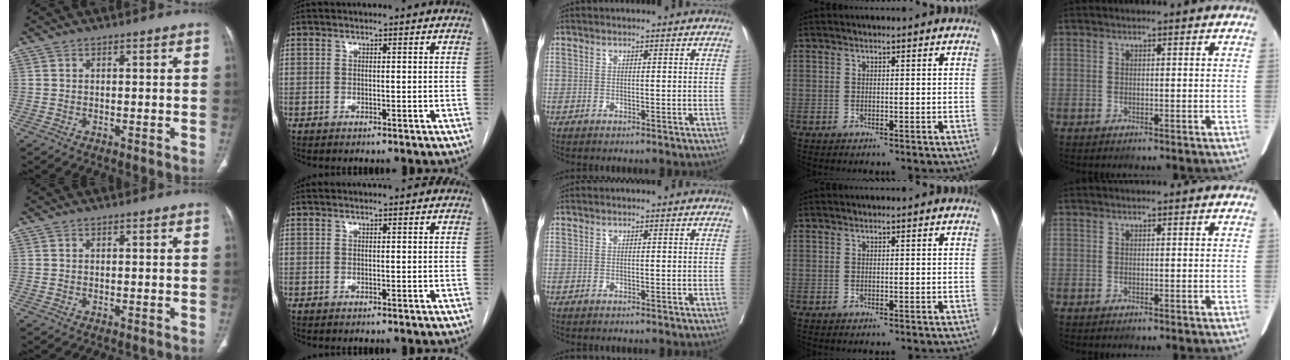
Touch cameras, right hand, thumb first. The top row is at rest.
{}